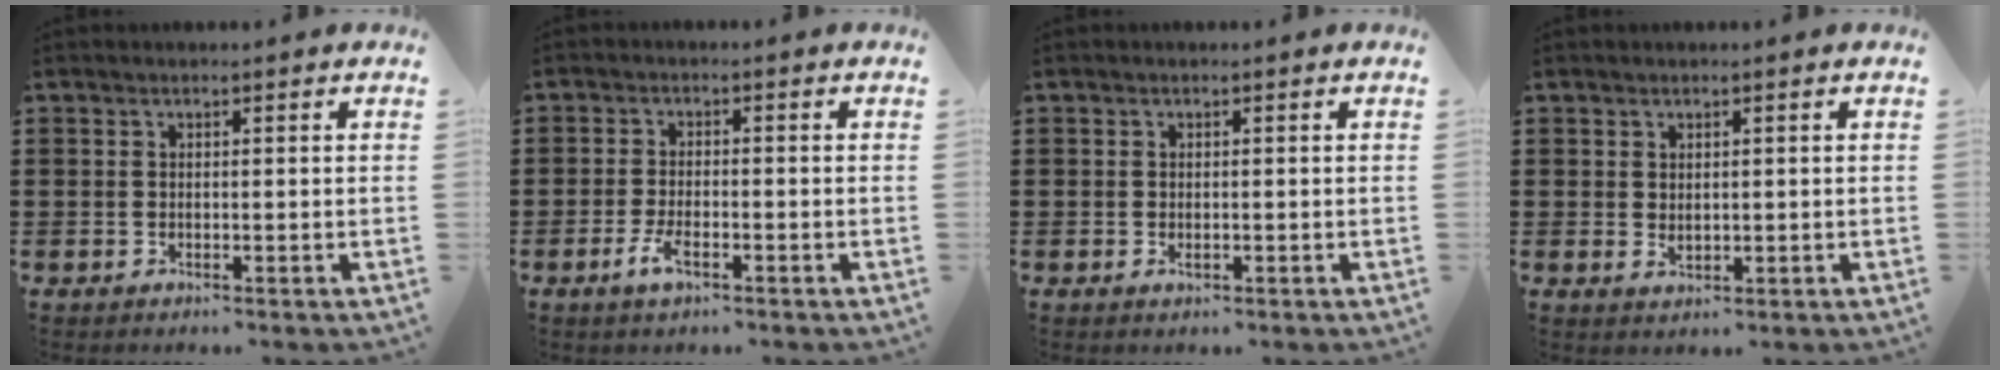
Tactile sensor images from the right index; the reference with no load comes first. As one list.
[{"total": 3.5, "force": [-1.7, 1.2, 2.7], "torque": [-0.067, -0.008, -0.036]}, {"total": 0.7, "force": [-0.2, 0.4, 0.5], "torque": [-0.010, -0.002, -0.003]}, {"total": 1.3, "force": [0.8, 0.8, 0.7], "torque": [-0.014, 0.003, 0.015]}]